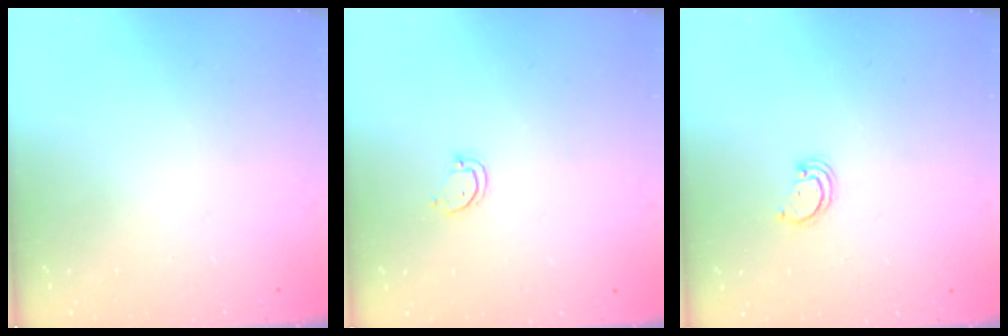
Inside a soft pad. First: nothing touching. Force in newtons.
{"total": 2.6, "press": 2.6, "slide": 0.3}
{"total": 2.1, "press": 2.1, "slide": 0.2}